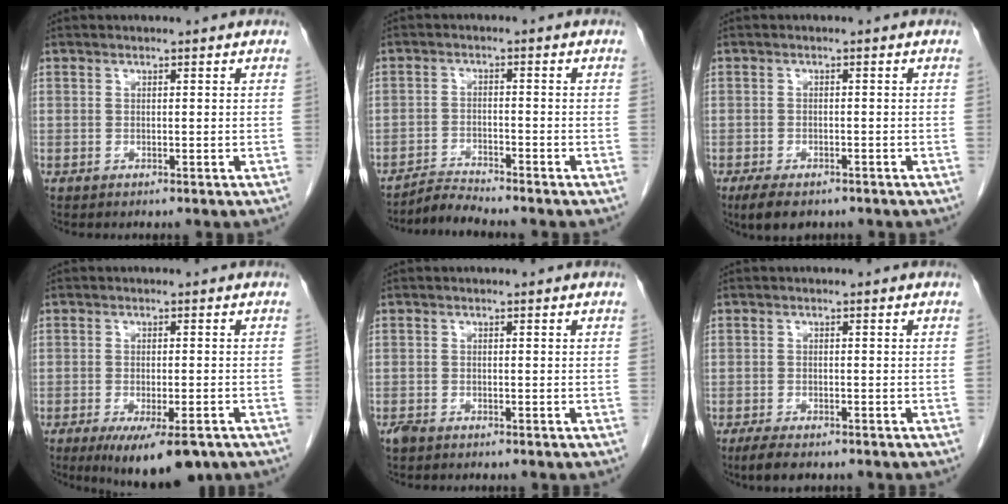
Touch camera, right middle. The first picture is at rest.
{"total": 3.1, "force": [-3.0, -0.8, -0.3], "torque": [0.007, -0.018, -0.053]}
{"total": 5.2, "force": [-3.7, 2.2, 2.9], "torque": [-0.048, -0.009, -0.053]}
{"total": 9.8, "force": [-6.5, 2.6, 6.8], "torque": [-0.096, -0.017, -0.096]}
{"total": 1.4, "force": [-1.1, 0.6, 0.7], "torque": [-0.019, -0.002, -0.018]}
{"total": 3.6, "force": [-2.7, 1.1, 2.2], "torque": [-0.043, -0.008, -0.039]}